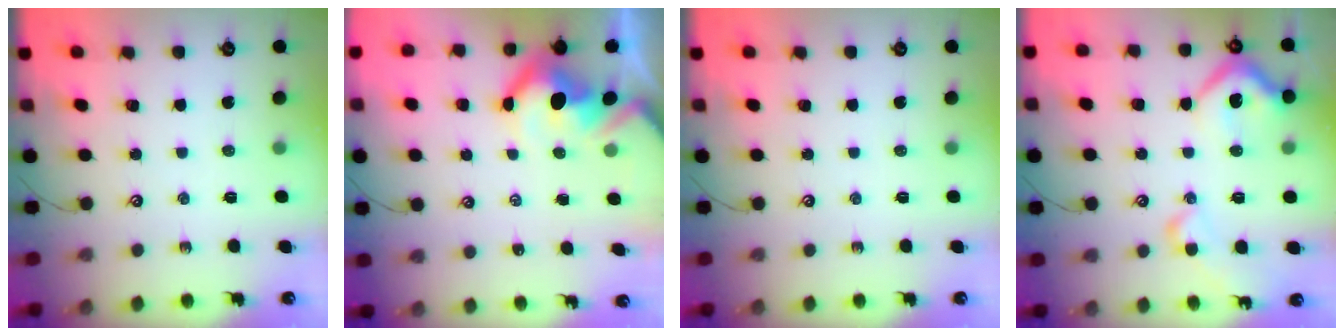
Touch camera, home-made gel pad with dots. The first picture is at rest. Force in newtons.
{"total": 10.1, "press": 10.0, "slide": 1.3}
{"total": 0.0}
{"total": 11.6, "press": 11.5, "slide": 1.8}